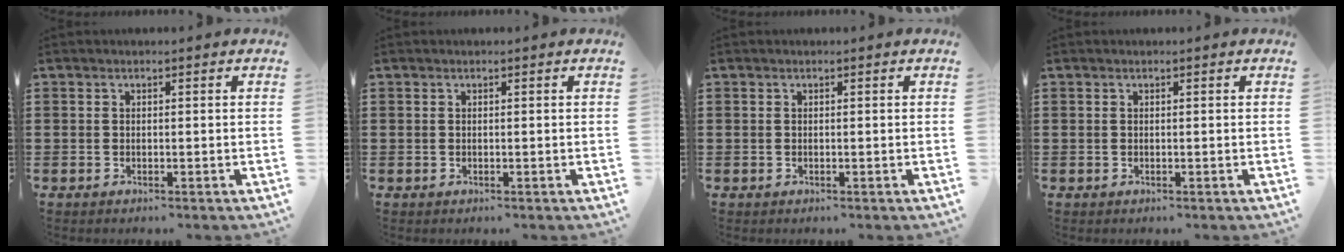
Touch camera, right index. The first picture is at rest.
{"total": 0.0}
{"total": 0.0}
{"total": 0.0}